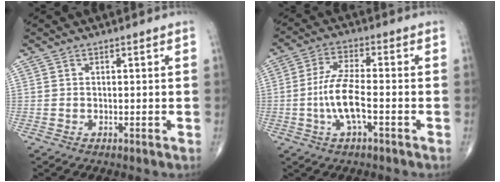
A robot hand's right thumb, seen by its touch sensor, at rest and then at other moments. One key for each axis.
{"total": 8.4, "fx": -2.1, "fy": 2.5, "fz": 7.8, "tx": -0.167, "ty": 0.019, "tz": -0.043}